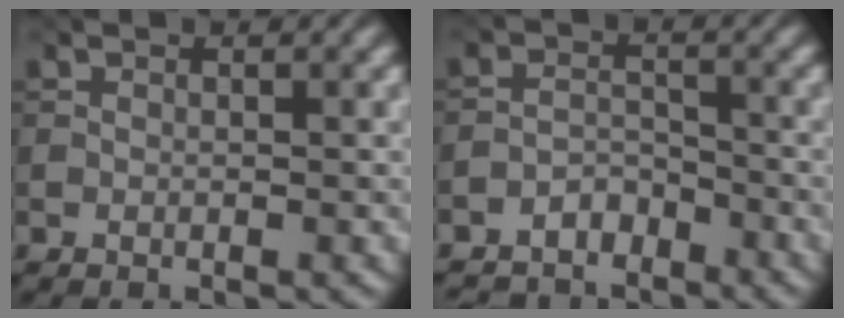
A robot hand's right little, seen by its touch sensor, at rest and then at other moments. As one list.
[{"total": 3.3, "force": [-3.0, 1.4, 0.4], "torque": [0.002, 0.003, -0.062]}]